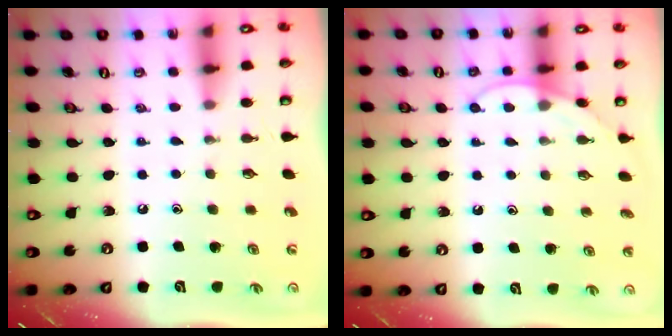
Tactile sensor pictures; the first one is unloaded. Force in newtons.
{"total": 5.5, "press": 5.5, "slide": 0.6}